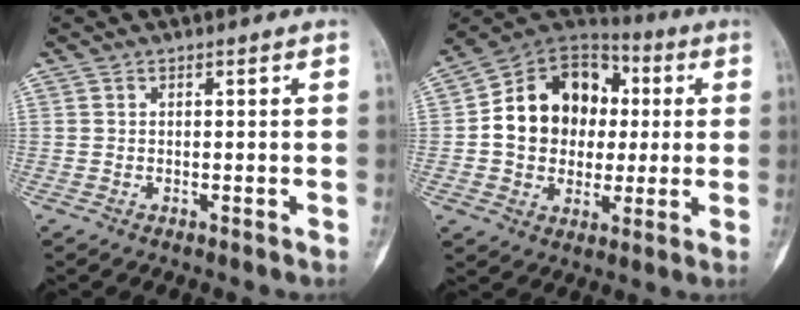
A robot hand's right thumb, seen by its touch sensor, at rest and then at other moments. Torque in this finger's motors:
{"motor_torque": [0.84, 3.25, 1.04, -0.41, 0.44]}